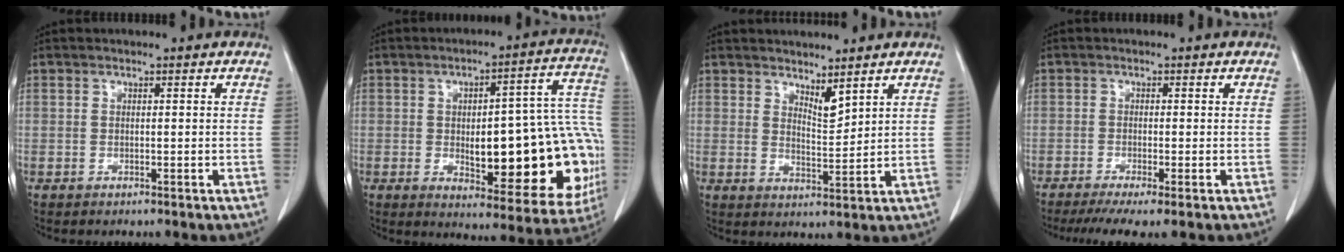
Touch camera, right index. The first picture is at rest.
{"total": 23.9, "force": [-3.4, 7.4, 22.5], "torque": [-0.205, 0.035, -0.019]}
{"total": 3.5, "force": [2.8, 0.8, 1.9], "torque": [-0.036, -0.012, 0.059]}
{"total": 5.7, "force": [-4.1, 0.2, 3.9], "torque": [-0.059, -0.013, -0.066]}